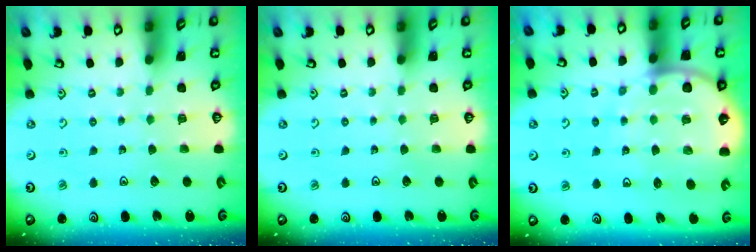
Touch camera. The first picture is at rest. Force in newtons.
{"total": 0.0}
{"total": 8.9, "press": 8.8, "slide": 1.3}